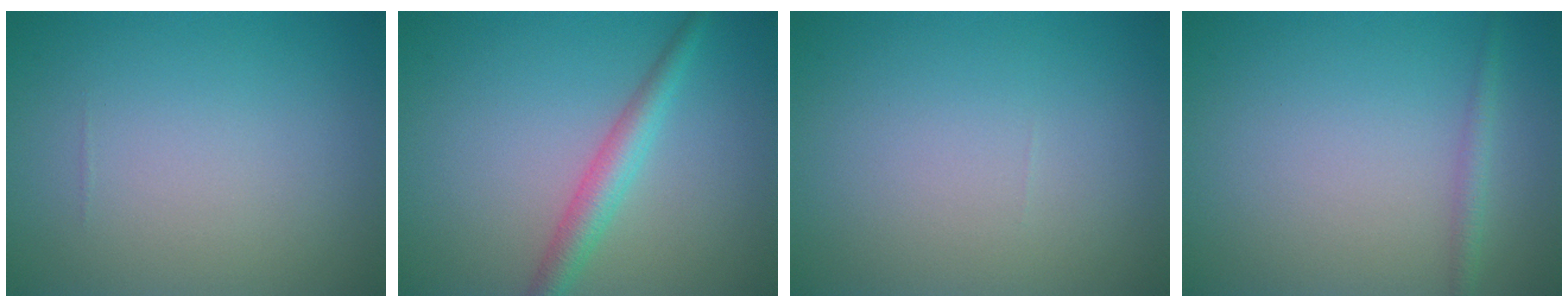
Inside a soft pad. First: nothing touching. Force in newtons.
{"total": 2.9, "press": 2.9, "slide": 0.1}
{"total": 0.0}
{"total": 1.2, "press": 1.2, "slide": 0.1}